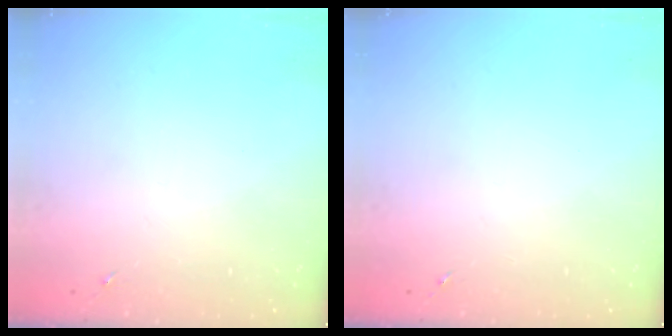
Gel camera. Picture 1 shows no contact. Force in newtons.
{"total": 0.0}